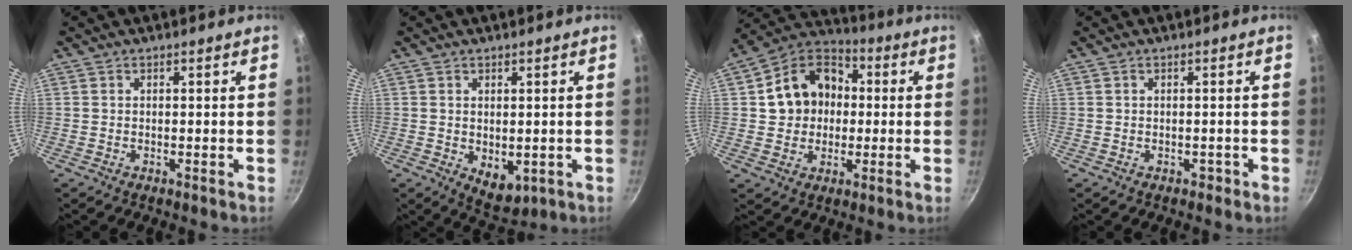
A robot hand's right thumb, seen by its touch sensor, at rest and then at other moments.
{"total": 5.5, "force": [-0.4, 3.5, 4.2], "torque": [-0.046, -0.014, 0.007]}
{"total": 14.2, "force": [1.2, 11.7, 7.9], "torque": [-0.101, 0.030, 0.008]}
{"total": 0.8, "force": [-0.4, 0.6, 0.2], "torque": [0.008, 0.010, 0.001]}